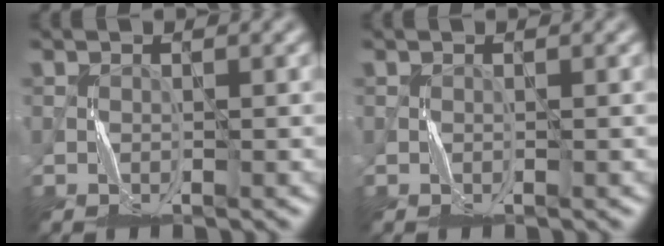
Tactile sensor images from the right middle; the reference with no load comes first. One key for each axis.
{"total": 0.0}